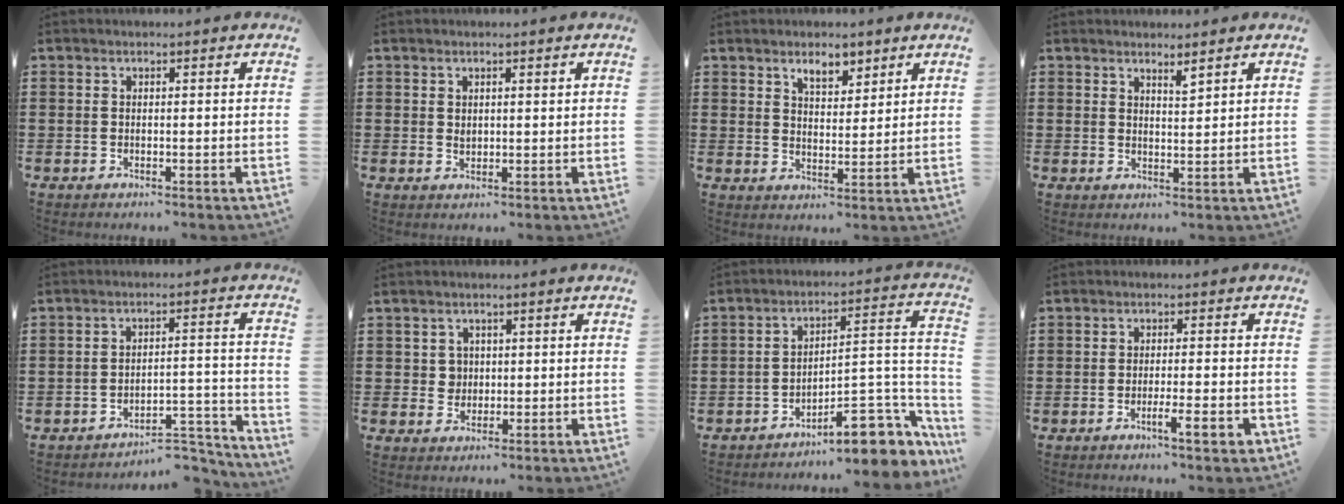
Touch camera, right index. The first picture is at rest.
{"total": 1.2, "force": [0.7, 0.8, 0.6], "torque": [-0.012, 0.004, 0.013]}
{"total": 4.3, "force": [3.3, 1.9, 2.1], "torque": [-0.034, 0.002, 0.057]}
{"total": 1.9, "force": [1.9, 0.1, 0.4], "torque": [-0.011, 0.003, 0.035]}
{"total": 5.9, "force": [-5.5, 0.8, 1.9], "torque": [-0.030, 0.007, -0.108]}
{"total": 2.2, "force": [0.5, 2.0, 0.6], "torque": [-0.022, 0.009, 0.007]}
{"total": 10.1, "force": [-7.3, 3.6, 5.9], "torque": [-0.062, 0.023, -0.133]}
{"total": 4.2, "force": [-2.1, 0.6, 3.6], "torque": [-0.055, -0.006, -0.032]}